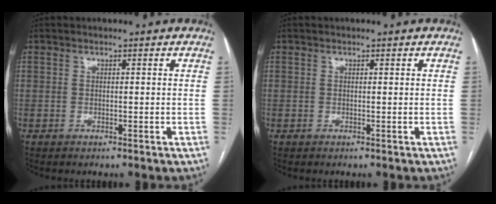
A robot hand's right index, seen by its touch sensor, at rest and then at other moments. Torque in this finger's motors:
{"motor_torque": [-0.44, 0.27, 0.00, 0.01]}